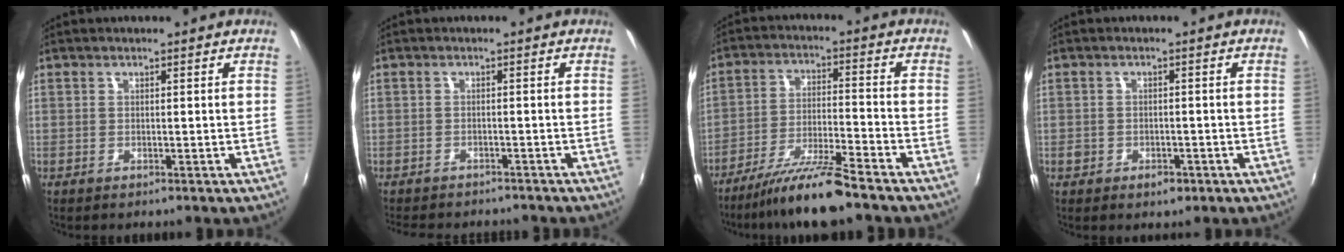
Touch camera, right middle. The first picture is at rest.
{"total": 5.5, "force": [-4.8, 2.3, 1.4], "torque": [-0.042, -0.002, -0.072]}
{"total": 10.3, "force": [-8.8, -0.5, 5.4], "torque": [-0.115, -0.004, -0.157]}
{"total": 3.2, "force": [-1.6, 2.3, 1.6], "torque": [-0.030, -0.002, -0.023]}